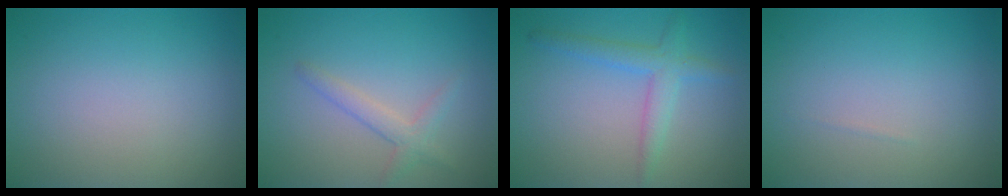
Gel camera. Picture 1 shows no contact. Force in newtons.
{"total": 2.0, "press": 2.0, "slide": 0.1}
{"total": 2.8, "press": 2.8, "slide": 0.2}
{"total": 0.0}